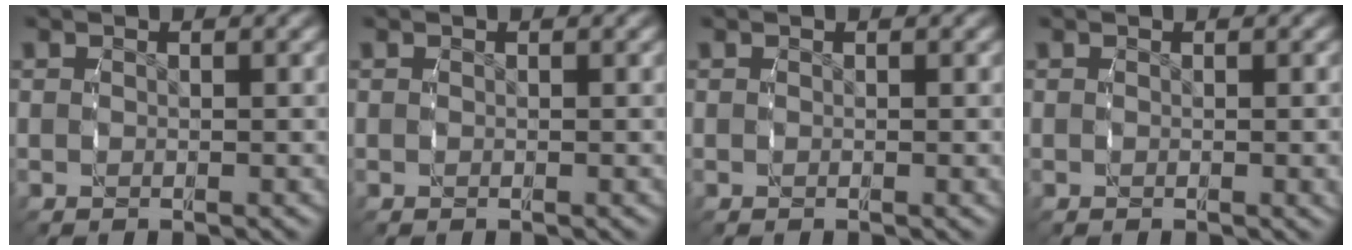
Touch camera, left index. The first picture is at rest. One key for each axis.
{"total": 0.0}
{"total": 0.0}
{"total": 0.6, "fx": 0.0, "fy": 0.0, "fz": 0.6, "tx": -0.009, "ty": -0.002, "tz": -0.001}